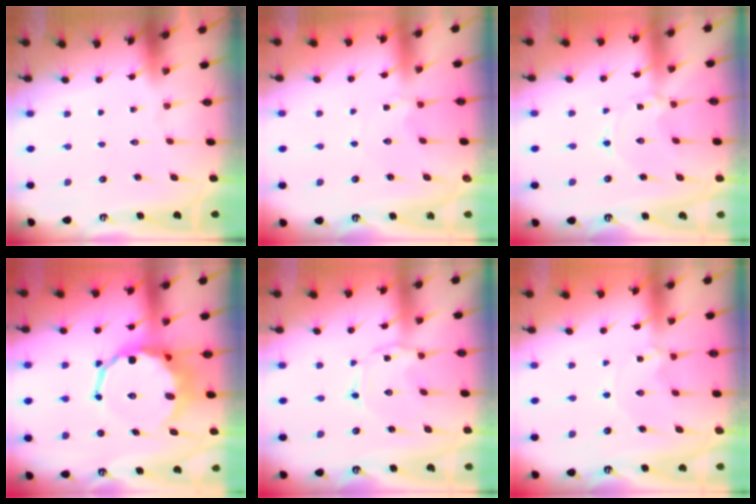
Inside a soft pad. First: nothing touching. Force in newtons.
{"total": 2.6, "press": 2.6, "slide": 0.5}
{"total": 0.9, "press": 0.9, "slide": 0.1}
{"total": 12.0, "press": 11.7, "slide": 3.0}
{"total": 2.0, "press": 2.0, "slide": 0.2}
{"total": 0.5, "press": 0.5, "slide": 0.1}